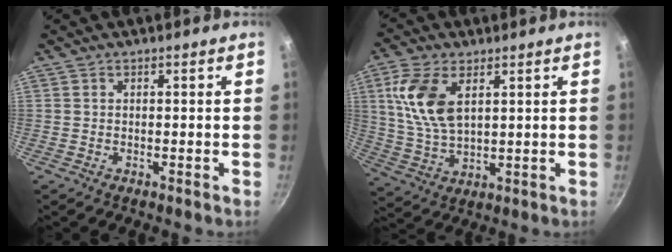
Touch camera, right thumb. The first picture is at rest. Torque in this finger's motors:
{"motor_torque": [-0.67, 1.03, 0.78, 0.49, 0.13]}